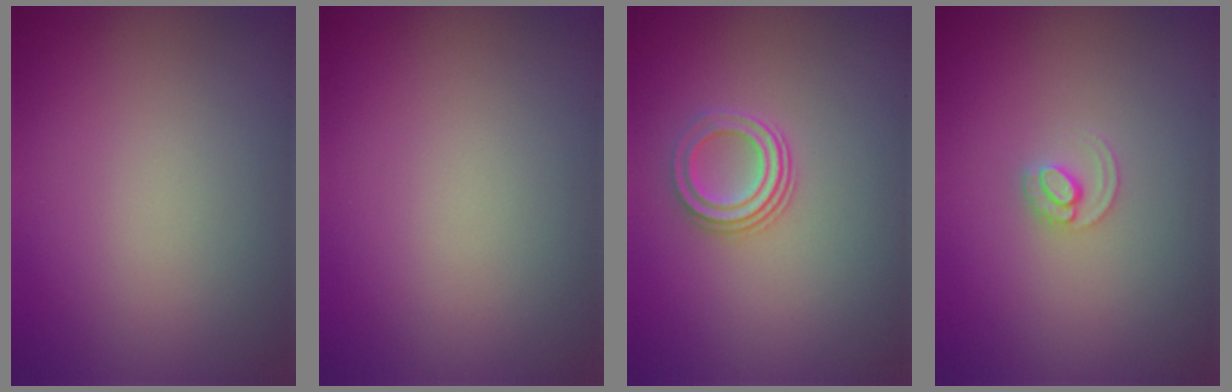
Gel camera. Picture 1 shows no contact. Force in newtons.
{"total": 0.0}
{"total": 2.5, "press": 2.1, "slide": 1.4}
{"total": 1.5, "press": 1.5, "slide": 0.2}